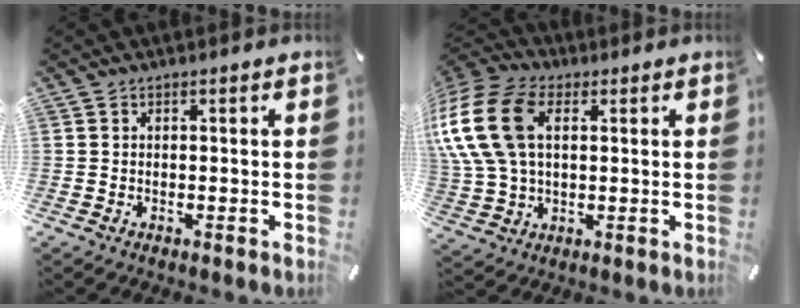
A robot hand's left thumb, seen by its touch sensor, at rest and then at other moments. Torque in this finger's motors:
{"motor_torque": [1.36, 1.21, 2.12, -0.65, 1.05]}